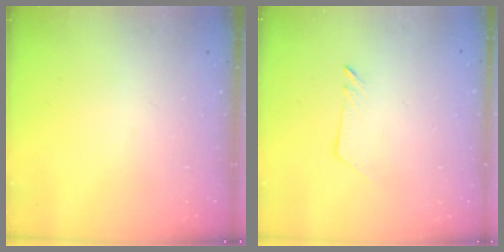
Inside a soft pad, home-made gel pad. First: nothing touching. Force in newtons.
{"total": 2.6, "press": 2.6, "slide": 0.3}